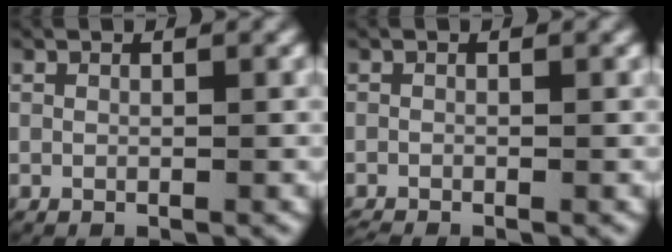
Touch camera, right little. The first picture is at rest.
{"total": 1.0, "force": [-1.0, 0.2, 0.2], "torque": [-0.011, -0.012, -0.012]}